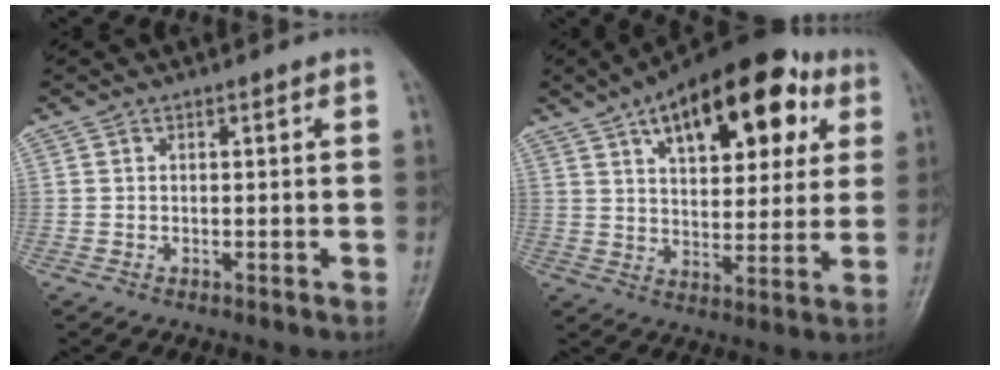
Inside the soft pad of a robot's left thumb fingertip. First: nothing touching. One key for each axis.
{"total": 22.1, "fx": 9.9, "fy": 11.0, "fz": 16.4, "tx": -0.209, "ty": -0.003, "tz": 0.149}